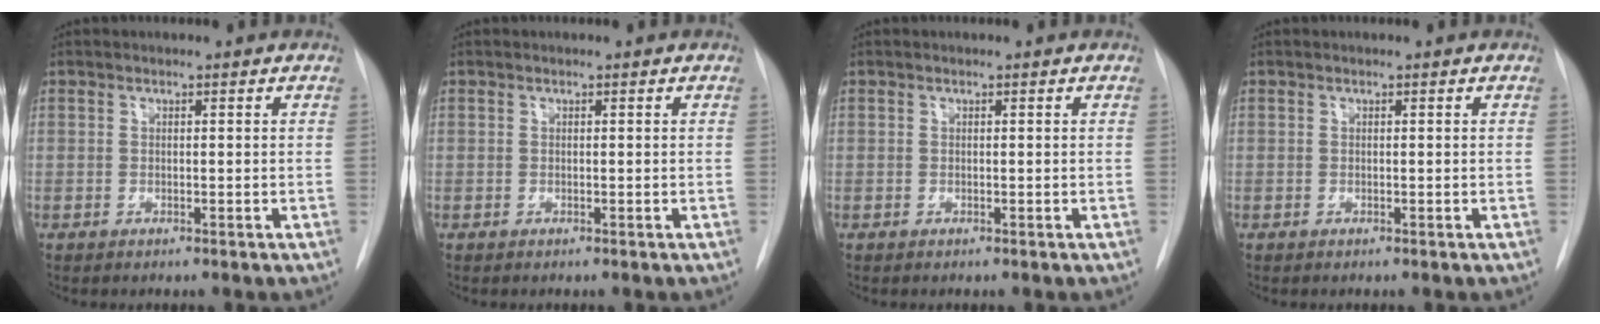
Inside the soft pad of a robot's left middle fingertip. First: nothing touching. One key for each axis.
{"total": 0.0}
{"total": 0.0}
{"total": 0.0}